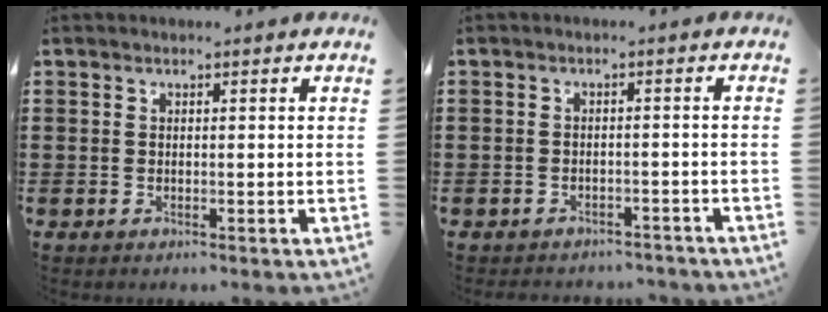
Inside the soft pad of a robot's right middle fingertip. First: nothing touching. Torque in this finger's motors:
{"motor_torque": [2.01, 0.13, -0.04, 0.00]}